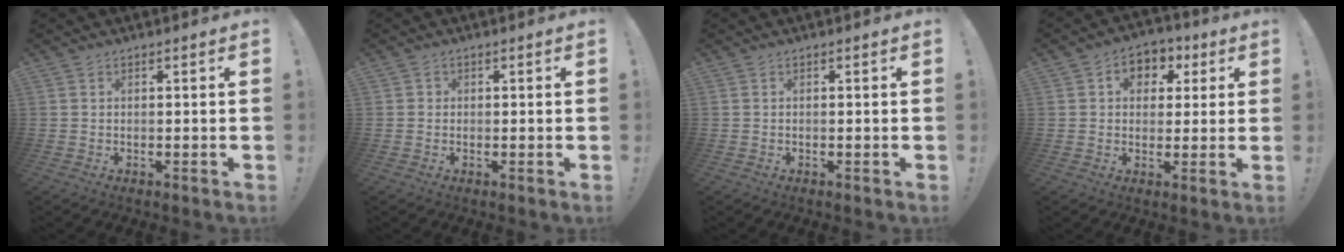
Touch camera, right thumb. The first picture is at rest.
{"total": 1.0, "force": [0.1, 0.9, 0.2], "torque": [-0.009, 0.005, 0.003]}
{"total": 0.0}
{"total": 7.3, "force": [1.6, 6.3, 3.2], "torque": [-0.037, 0.001, 0.031]}